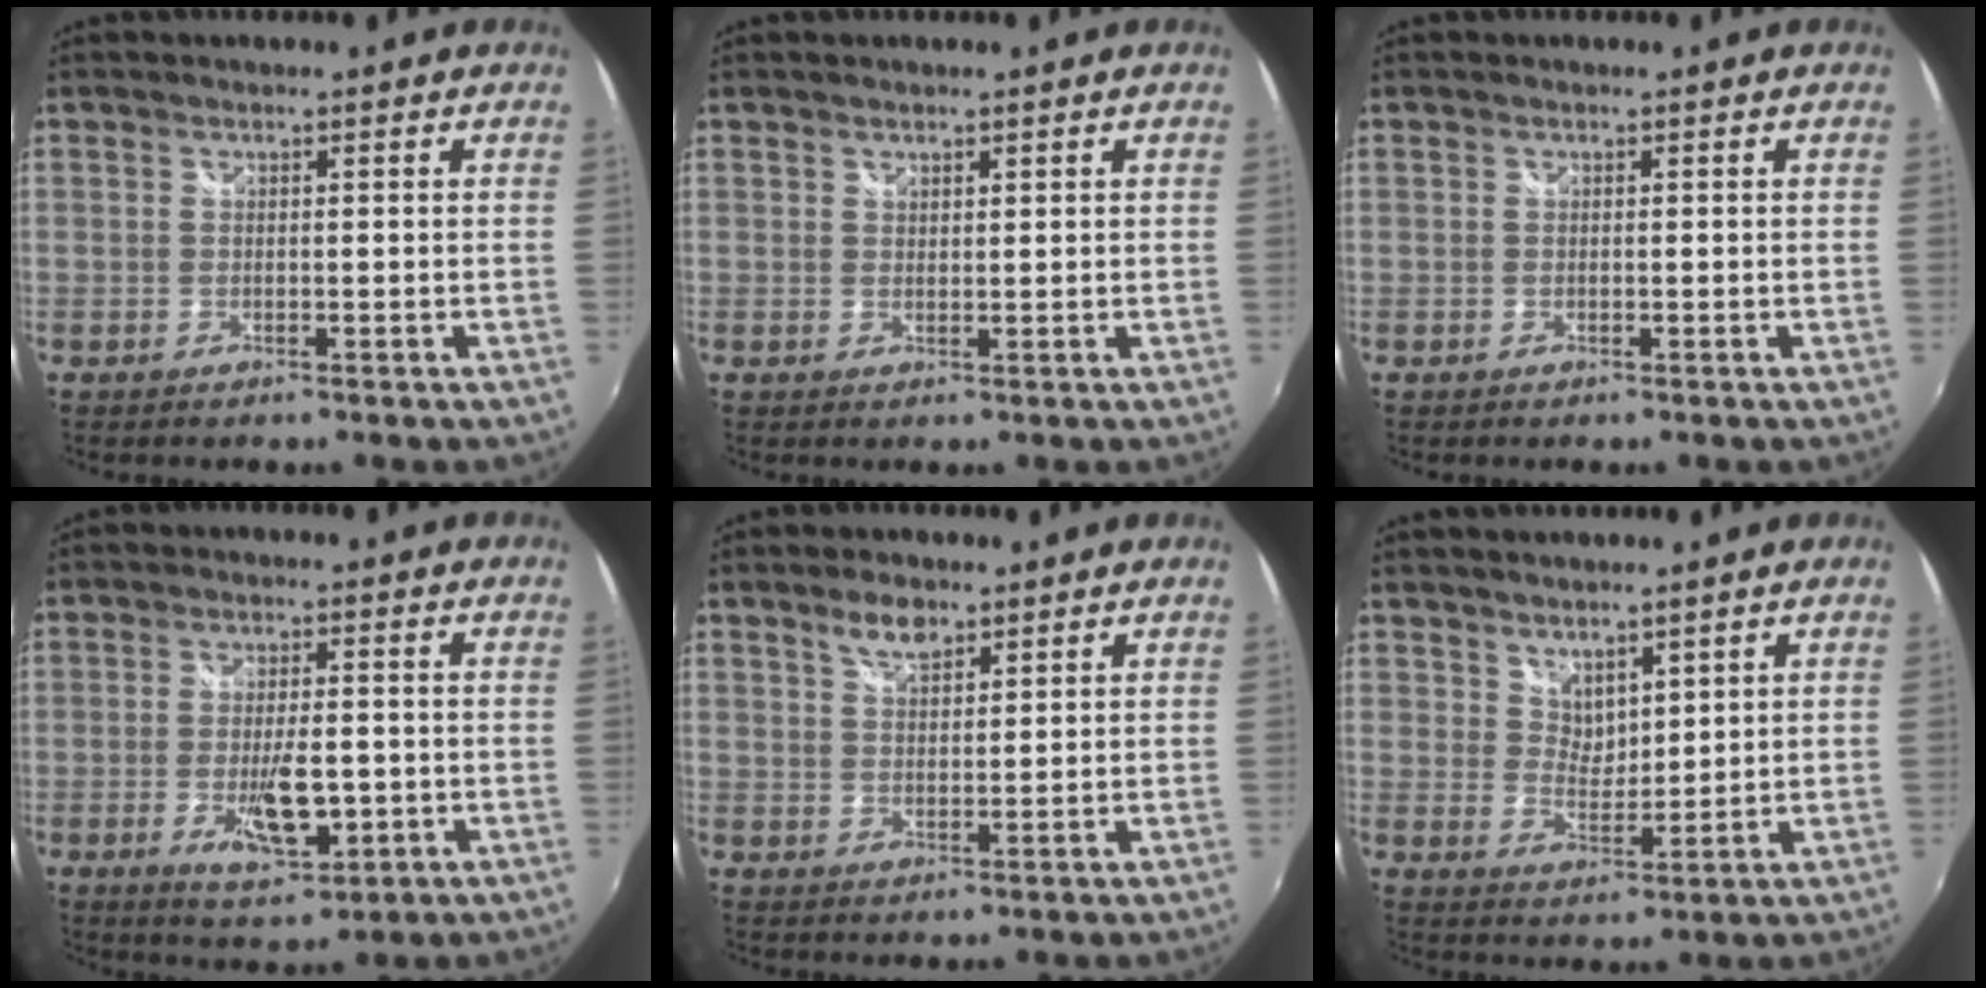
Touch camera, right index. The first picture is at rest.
{"total": 0.9, "force": [0.8, 0.3, 0.1], "torque": [0.000, 0.000, 0.015]}
{"total": 0.0}
{"total": 8.6, "force": [-2.3, 3.2, 7.6], "torque": [-0.140, -0.014, -0.035]}
{"total": 4.0, "force": [2.9, 1.7, 2.2], "torque": [-0.036, 0.005, 0.053]}
{"total": 4.2, "force": [3.5, 2.1, 1.1], "torque": [-0.010, -0.003, 0.067]}